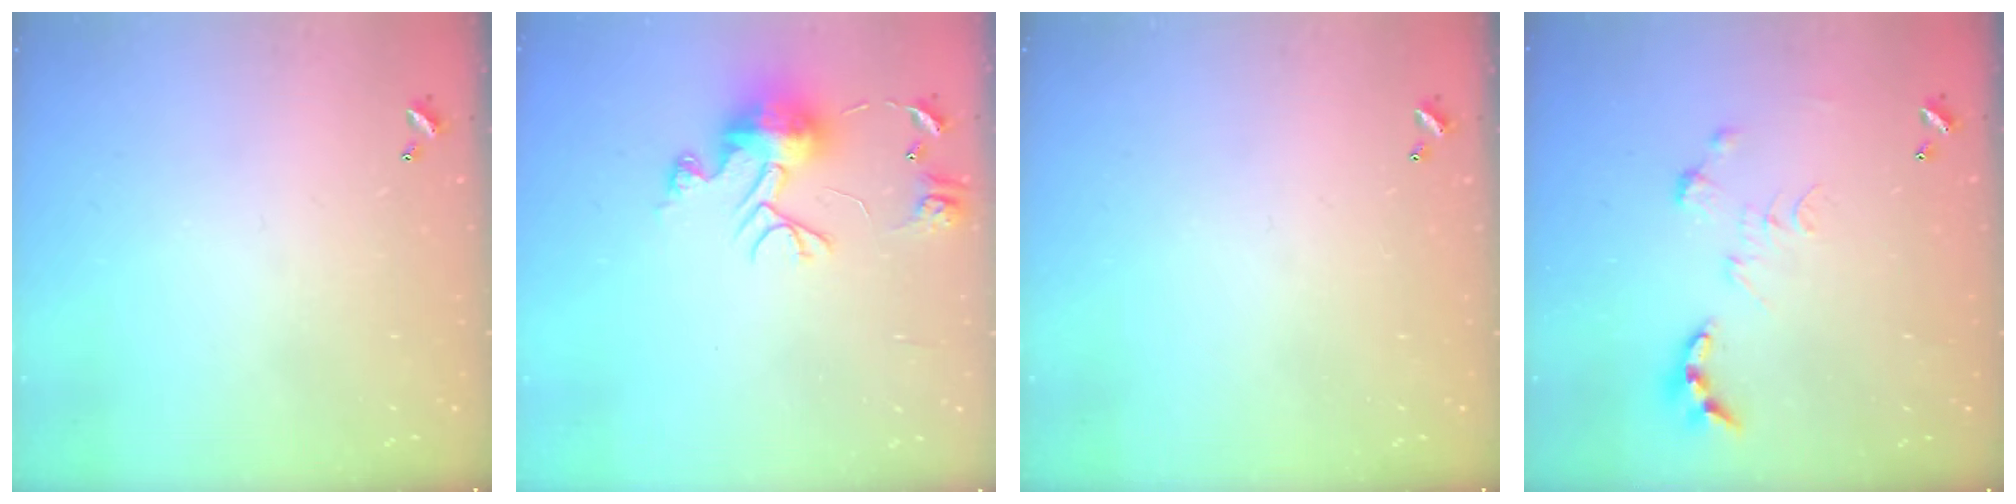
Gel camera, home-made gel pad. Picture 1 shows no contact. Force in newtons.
{"total": 10.5, "press": 10.5, "slide": 1.0}
{"total": 0.0}
{"total": 0.0}